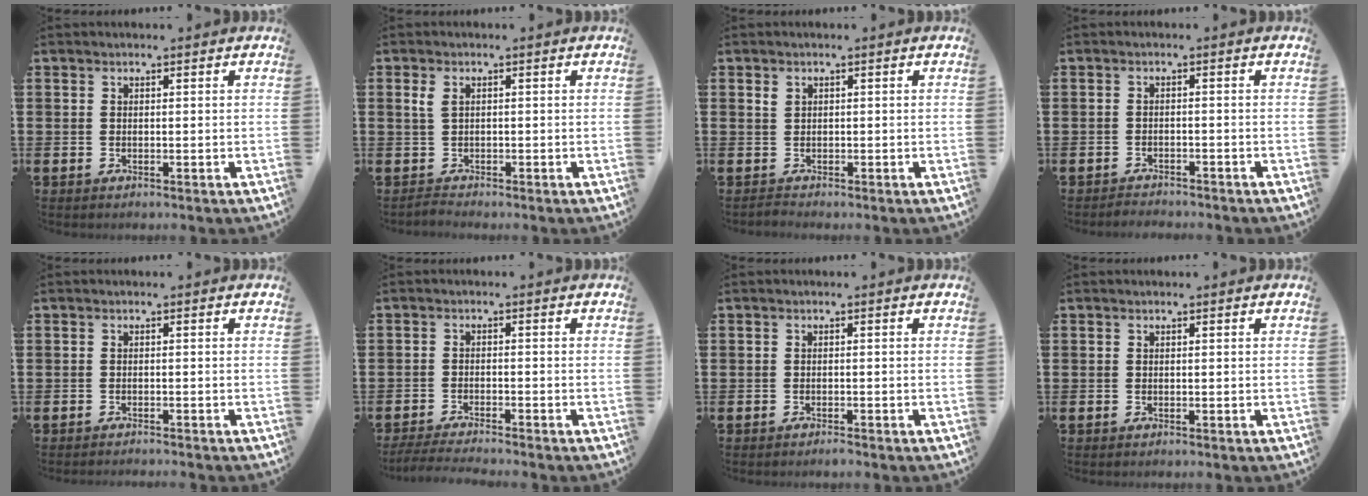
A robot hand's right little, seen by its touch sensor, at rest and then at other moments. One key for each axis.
{"total": 1.6, "fx": 0.1, "fy": 1.1, "fz": 1.1, "tx": -0.019, "ty": 0.002, "tz": 0.000}
{"total": 1.0, "fx": 0.3, "fy": 0.9, "fz": 0.2, "tx": -0.001, "ty": 0.002, "tz": 0.004}
{"total": 1.4, "fx": -1.3, "fy": 0.0, "fz": -0.2, "tx": -0.002, "ty": 0.005, "tz": -0.029}
{"total": 0.6, "fx": -0.6, "fy": -0.1, "fz": 0.0, "tx": 0.001, "ty": -0.001, "tz": -0.013}
{"total": 2.0, "fx": -2.0, "fy": -0.2, "fz": 0.4, "tx": -0.009, "ty": 0.004, "tz": -0.039}
{"total": 0.7, "fx": -0.6, "fy": 0.0, "fz": 0.2, "tx": -0.006, "ty": -0.004, "tz": -0.012}
{"total": 0.0}